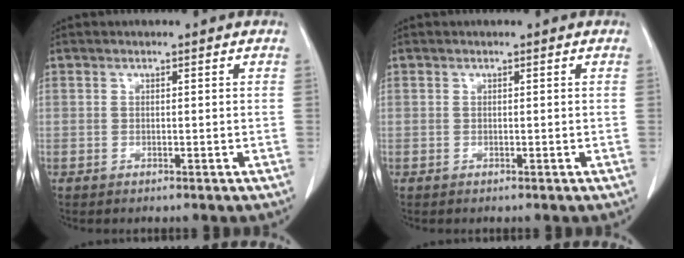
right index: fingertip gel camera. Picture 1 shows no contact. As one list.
[{"total": 0.0}]